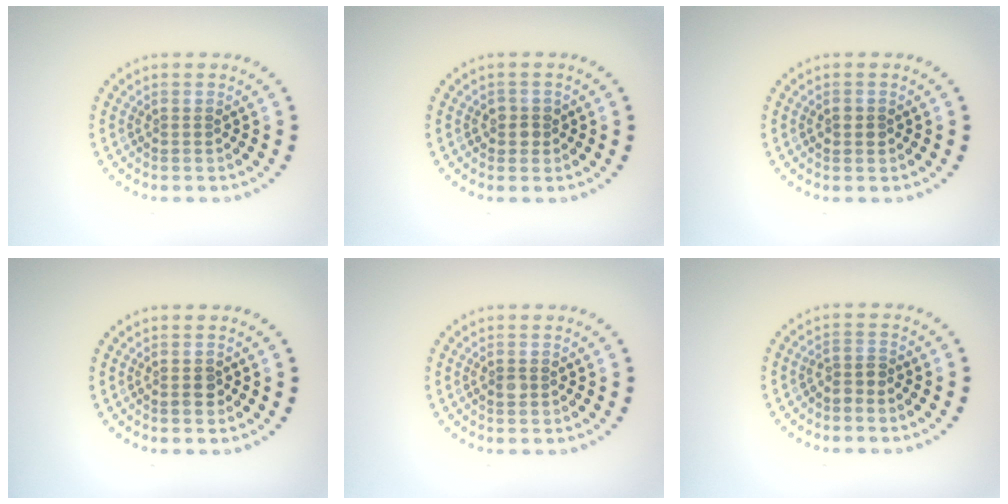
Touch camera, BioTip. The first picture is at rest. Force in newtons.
{"total": 1.4, "press": 1.3, "slide": 0.5}
{"total": 1.1, "press": 1.1, "slide": 0.3}
{"total": 1.2, "press": 1.1, "slide": 0.4}
{"total": 0.9, "press": 0.9, "slide": 0.1}
{"total": 1.5, "press": 1.2, "slide": 0.9}